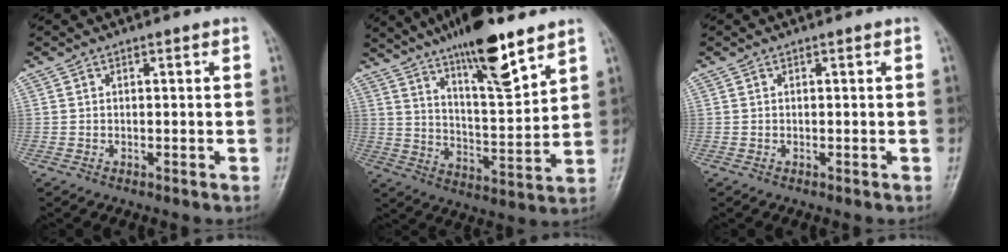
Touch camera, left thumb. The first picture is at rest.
{"total": 15.6, "force": [10.8, 3.2, 10.8], "torque": [-0.165, -0.061, 0.187]}
{"total": 0.0}